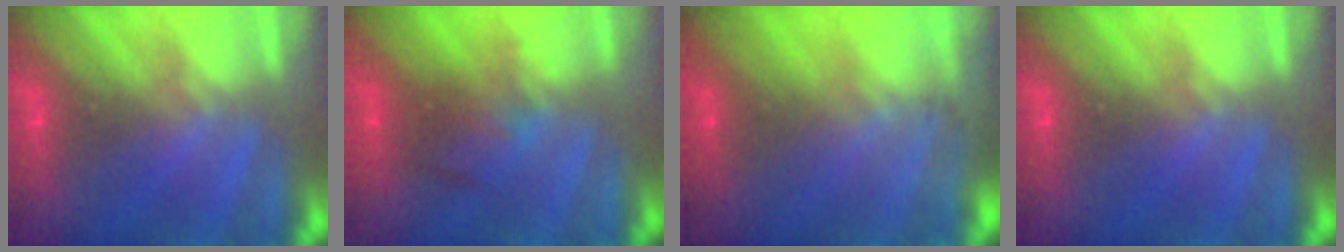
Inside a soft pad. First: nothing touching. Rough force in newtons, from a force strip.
{"total": 2.4}
{"total": 8.7}
{"total": 0.0}